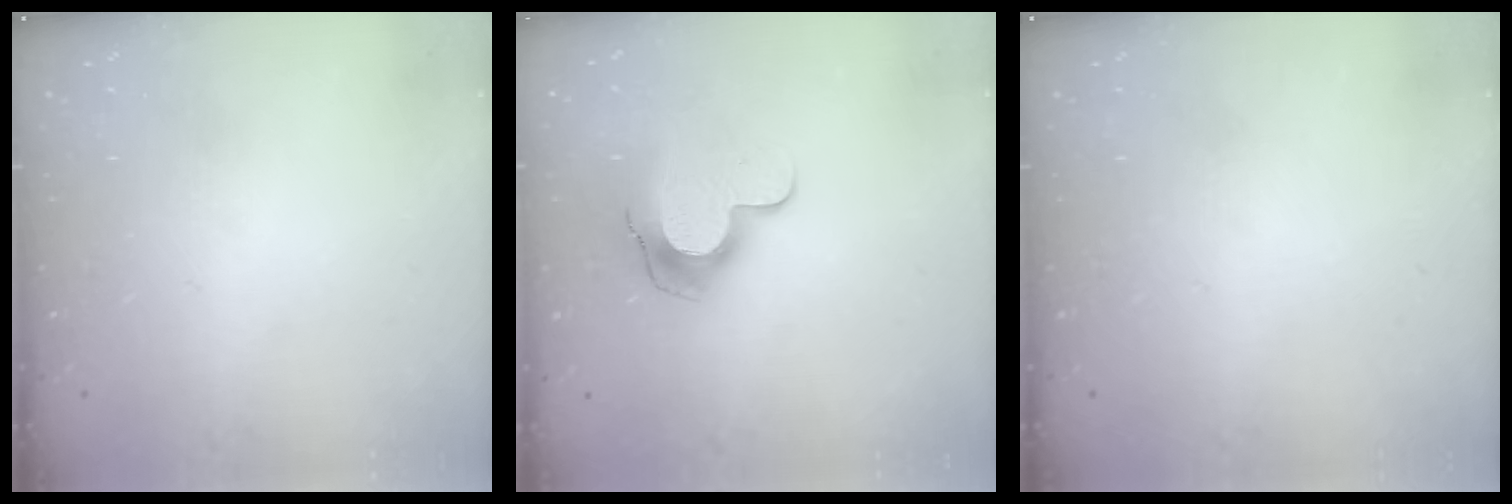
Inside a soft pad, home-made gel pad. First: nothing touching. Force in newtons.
{"total": 10.9, "press": 10.9, "slide": 1.1}
{"total": 0.0}